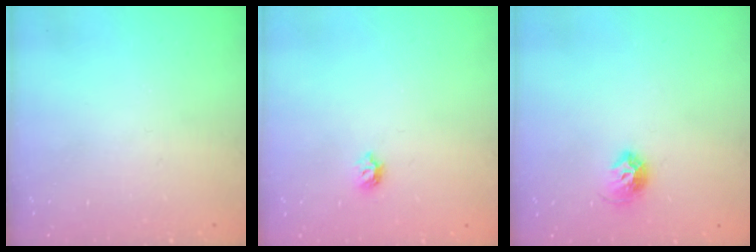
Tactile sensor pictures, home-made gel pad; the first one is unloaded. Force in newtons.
{"total": 5.4, "press": 5.4, "slide": 0.9}
{"total": 8.4, "press": 8.3, "slide": 0.9}